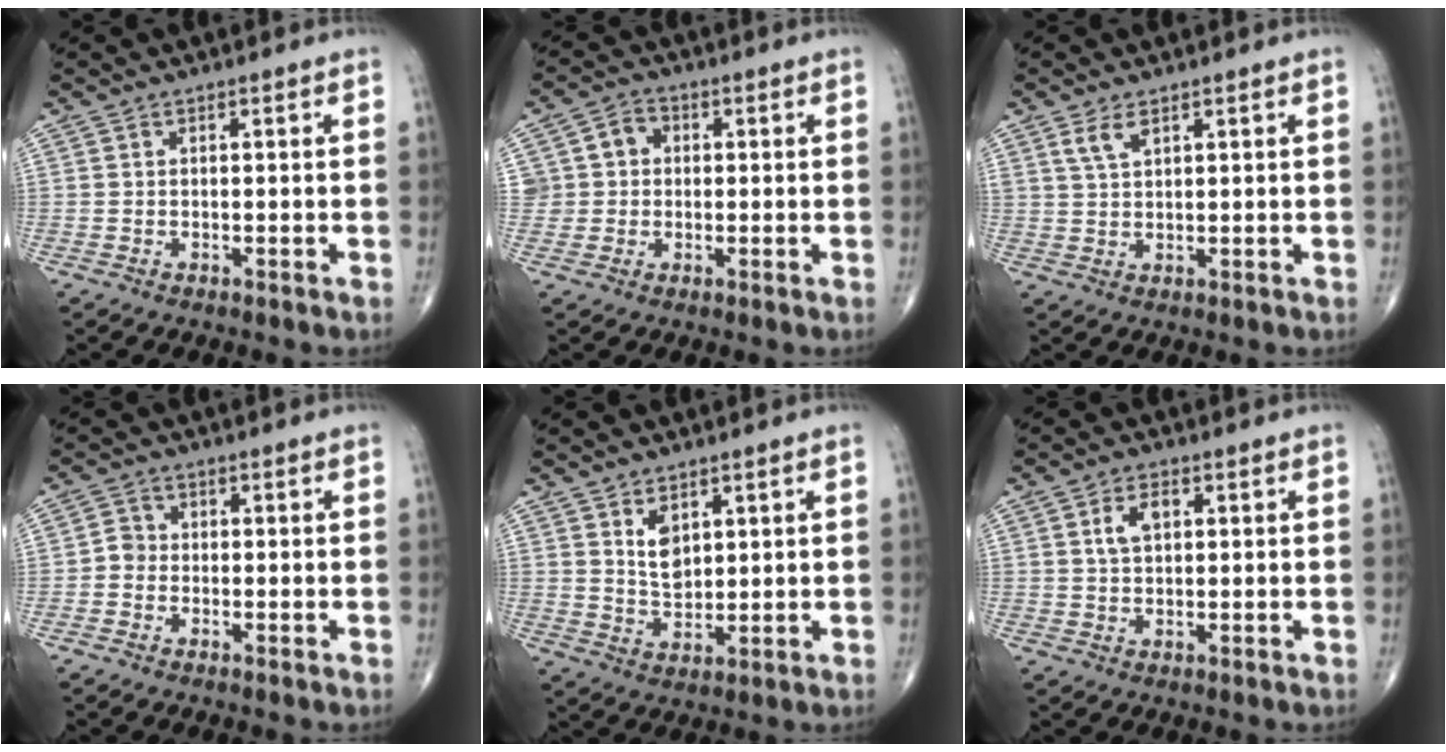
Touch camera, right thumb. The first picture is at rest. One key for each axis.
{"total": 5.5, "fx": 0.8, "fy": 5.1, "fz": 2.0, "tx": -0.007, "ty": 0.012, "tz": 0.009}
{"total": 3.4, "fx": 2.0, "fy": 1.5, "fz": 2.3, "tx": -0.044, "ty": -0.005, "tz": 0.046}
{"total": 2.4, "fx": -0.7, "fy": 2.1, "fz": 0.9, "tx": -0.003, "ty": 0.007, "tz": -0.022}
{"total": 5.1, "fx": 2.2, "fy": 3.1, "fz": 3.4, "tx": -0.044, "ty": -0.022, "tz": 0.047}
{"total": 4.0, "fx": 1.1, "fy": 2.4, "fz": 3.1, "tx": -0.057, "ty": 0.004, "tz": 0.020}